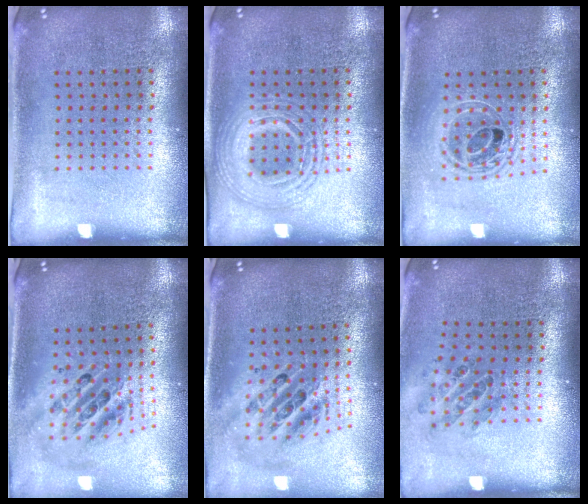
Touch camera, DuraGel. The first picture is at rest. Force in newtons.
{"total": 2.6, "press": 2.6, "slide": 0.2}
{"total": 1.7, "press": 1.4, "slide": 0.9}
{"total": 2.2, "press": 1.7, "slide": 1.4}
{"total": 2.2, "press": 1.7, "slide": 1.4}
{"total": 0.9, "press": 0.9, "slide": 0.2}